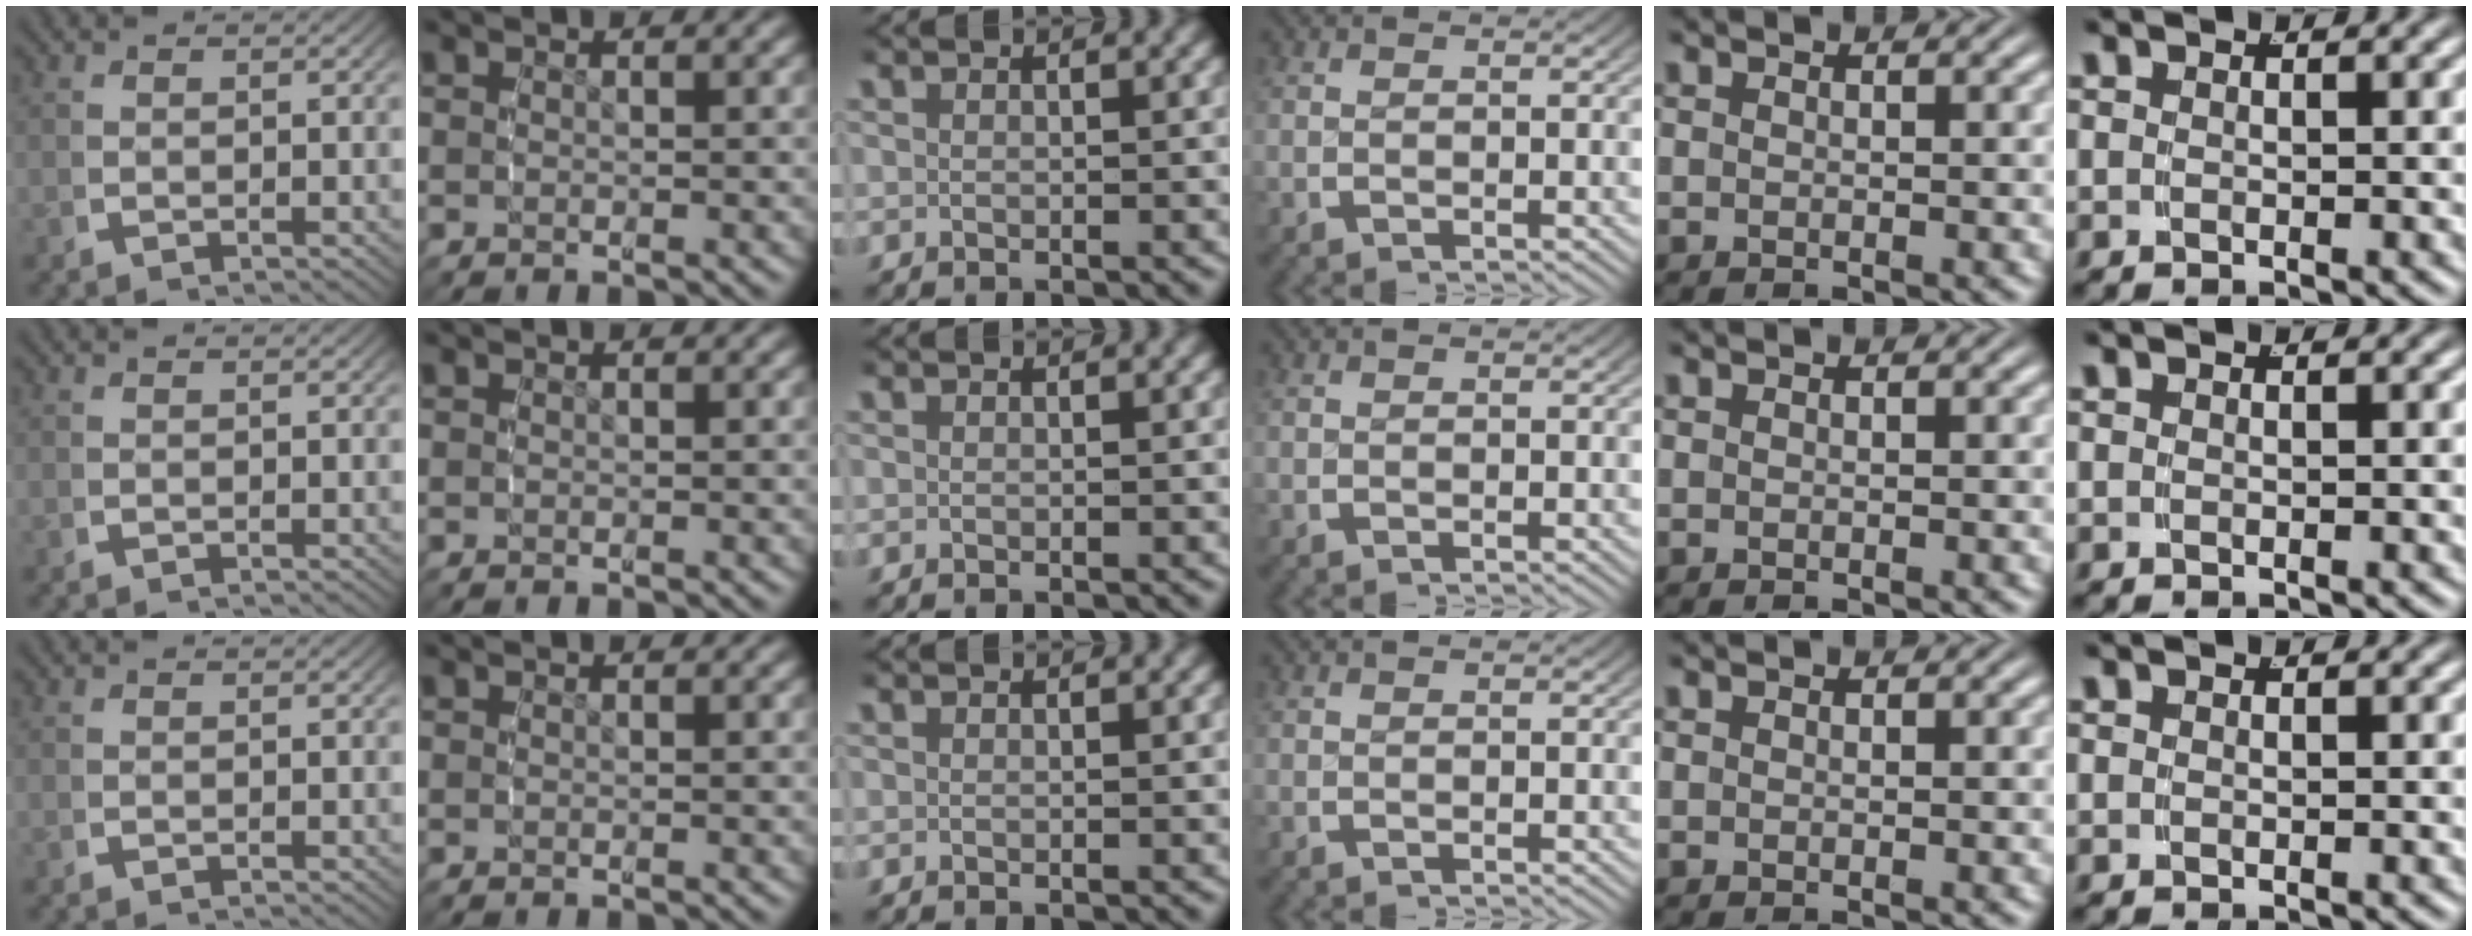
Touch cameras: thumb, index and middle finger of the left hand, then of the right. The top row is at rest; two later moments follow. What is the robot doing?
{"motion": "reach", "object": "shoes"}